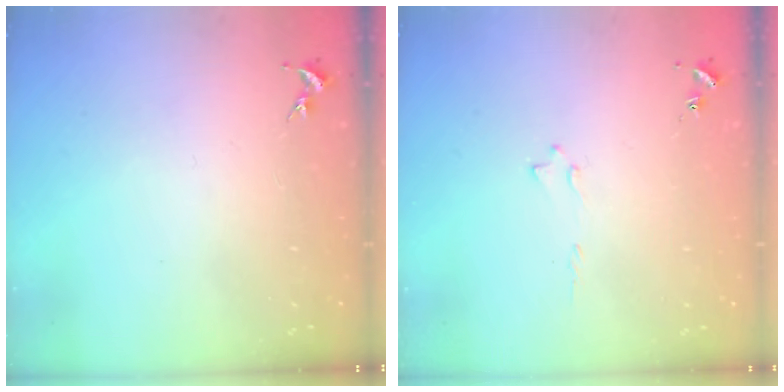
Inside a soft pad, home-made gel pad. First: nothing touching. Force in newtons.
{"total": 0.5, "press": 0.5, "slide": 0.2}